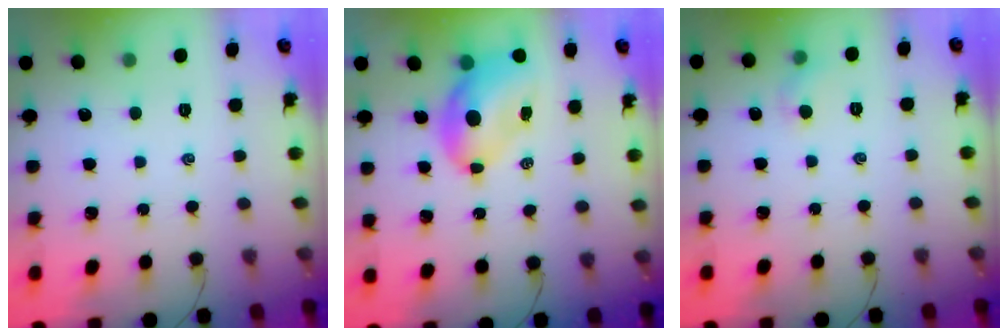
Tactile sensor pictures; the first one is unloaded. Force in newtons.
{"total": 7.4, "press": 7.1, "slide": 1.9}
{"total": 4.8, "press": 4.5, "slide": 1.5}